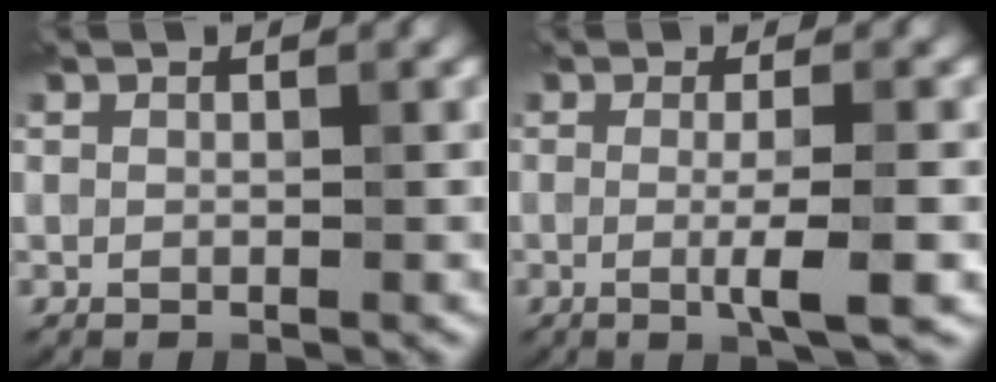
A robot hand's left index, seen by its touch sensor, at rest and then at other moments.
{"total": 4.0, "force": [-0.7, 0.8, 3.9], "torque": [-0.062, -0.010, -0.014]}